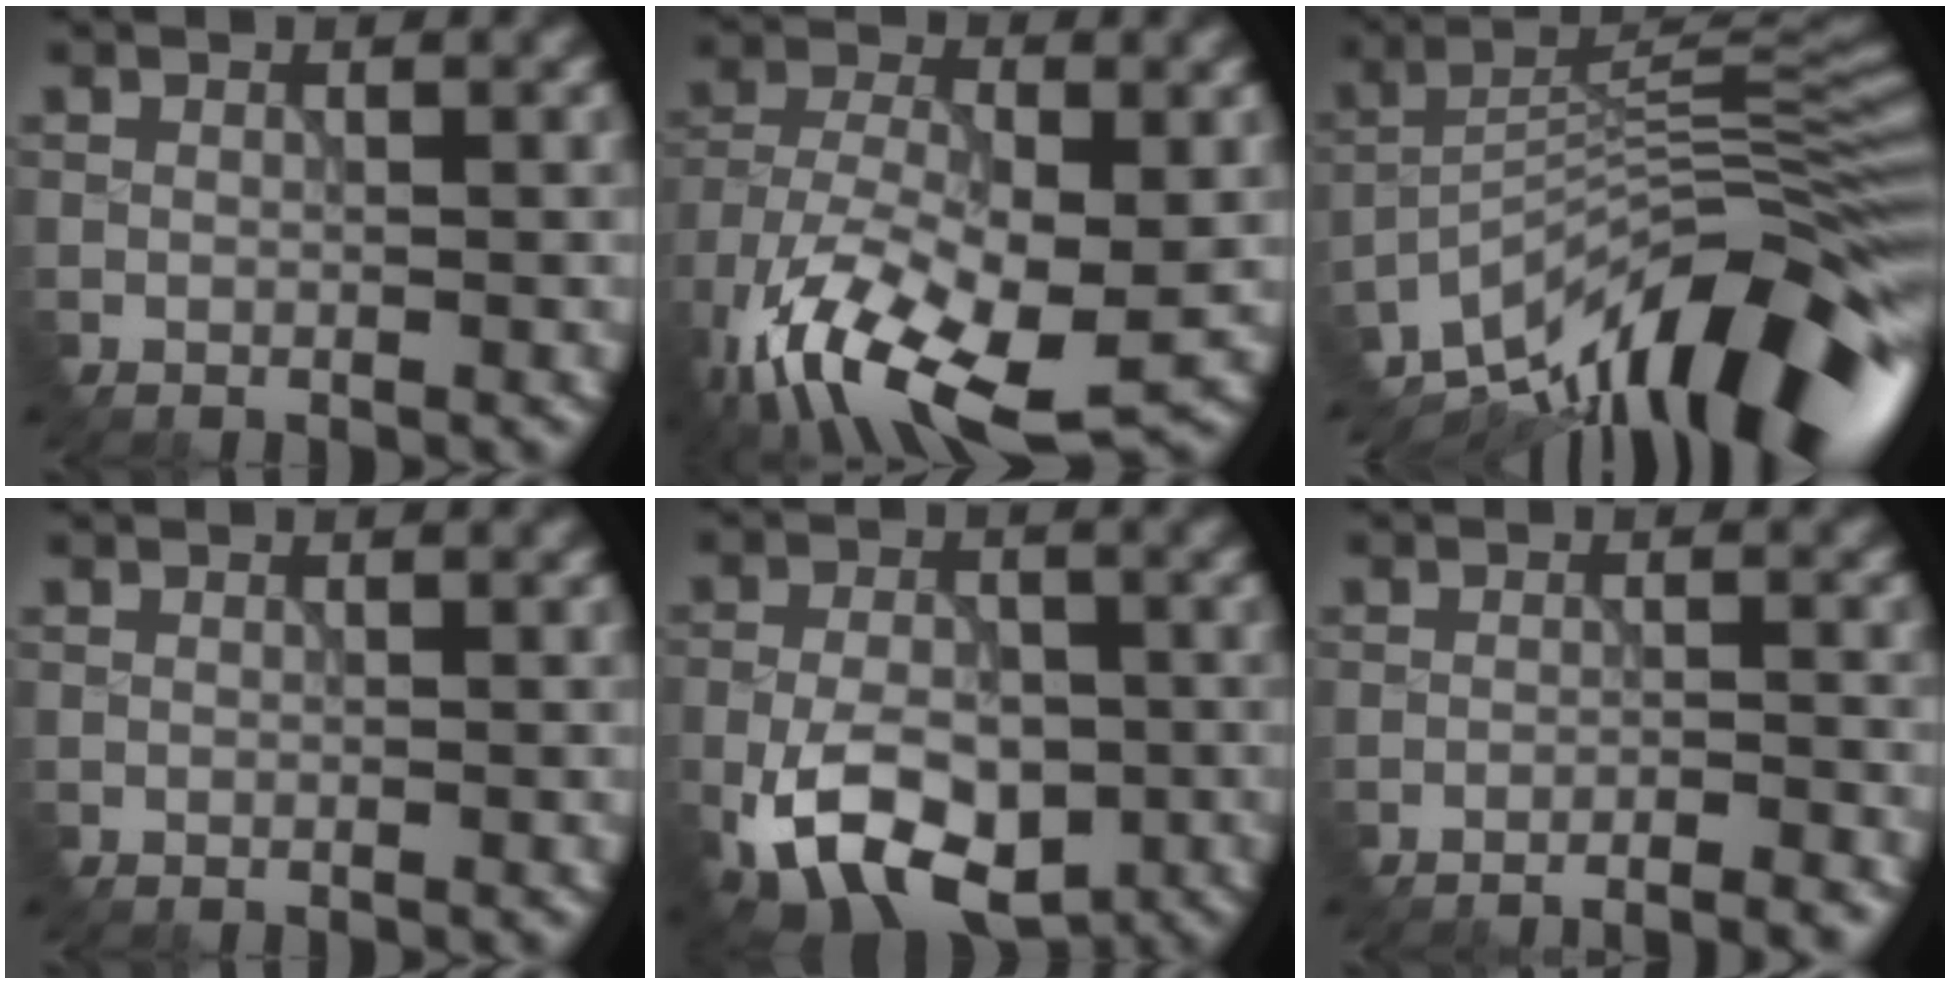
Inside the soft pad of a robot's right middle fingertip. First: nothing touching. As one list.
[{"total": 13.4, "force": [-6.9, 5.7, 9.9], "torque": [-0.219, -0.022, -0.117]}, {"total": 13.9, "force": [-9.5, 3.3, 9.6], "torque": [-0.169, 0.025, -0.162]}, {"total": 0.0}, {"total": 9.0, "force": [-3.9, 5.1, 6.4], "torque": [-0.122, -0.003, -0.065]}, {"total": 4.9, "force": [-4.7, 0.5, 1.2], "torque": [-0.008, 0.016, -0.062]}]